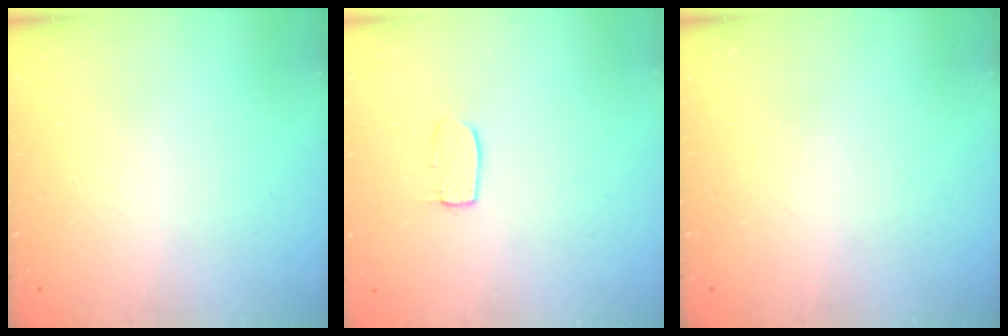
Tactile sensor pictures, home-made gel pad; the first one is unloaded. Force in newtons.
{"total": 5.2, "press": 5.2, "slide": 0.3}
{"total": 0.0}